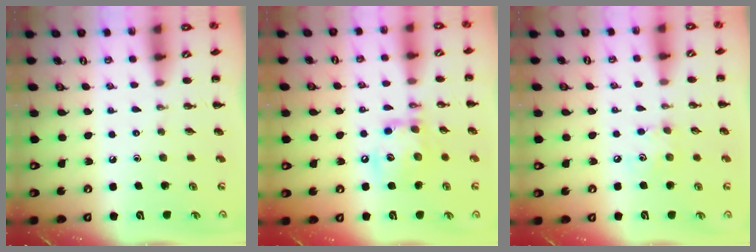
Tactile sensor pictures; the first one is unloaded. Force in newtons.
{"total": 13.6, "press": 13.5, "slide": 1.2}
{"total": 4.8, "press": 4.7, "slide": 0.7}